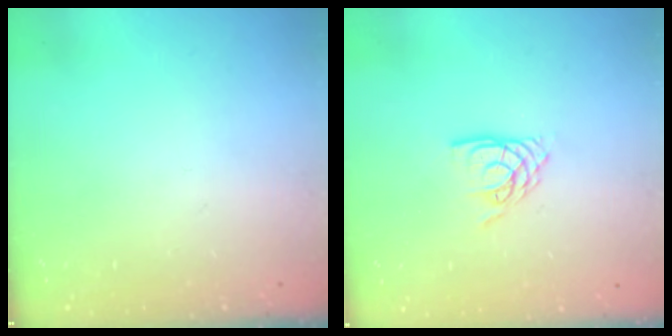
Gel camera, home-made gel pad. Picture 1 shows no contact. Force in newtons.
{"total": 7.1, "press": 7.0, "slide": 0.5}